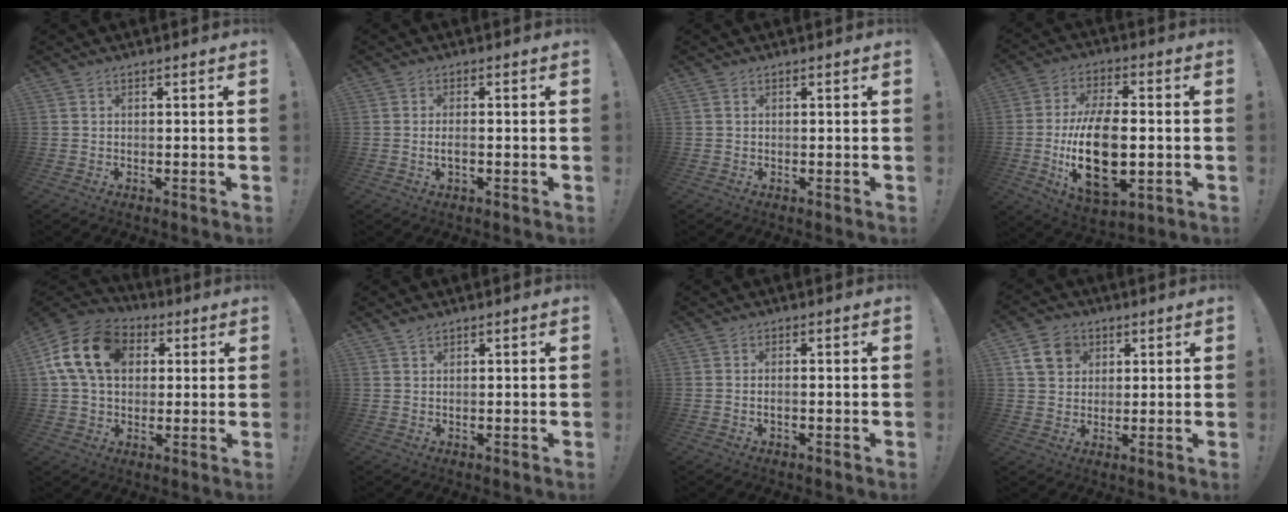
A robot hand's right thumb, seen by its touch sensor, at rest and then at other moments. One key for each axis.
{"total": 2.5, "fx": -0.7, "fy": 0.7, "fz": 2.3, "tx": -0.037, "ty": 0.002, "tz": -0.014}
{"total": 0.0}
{"total": 21.1, "fx": -2.8, "fy": 11.1, "fz": 17.7, "tx": -0.328, "ty": -0.005, "tz": -0.043}
{"total": 17.3, "fx": 4.9, "fy": 12.7, "fz": 10.7, "tx": -0.186, "ty": 0.005, "tz": 0.095}
{"total": 1.3, "fx": 1.0, "fy": 0.3, "fz": 0.8, "tx": -0.011, "ty": 0.000, "tz": 0.018}
{"total": 1.5, "fx": -0.6, "fy": 0.2, "fz": 1.3, "tx": -0.020, "ty": 0.000, "tz": -0.012}
{"total": 9.7, "fx": 4.3, "fy": 7.7, "fz": 3.9, "tx": -0.059, "ty": -0.011, "tz": 0.088}